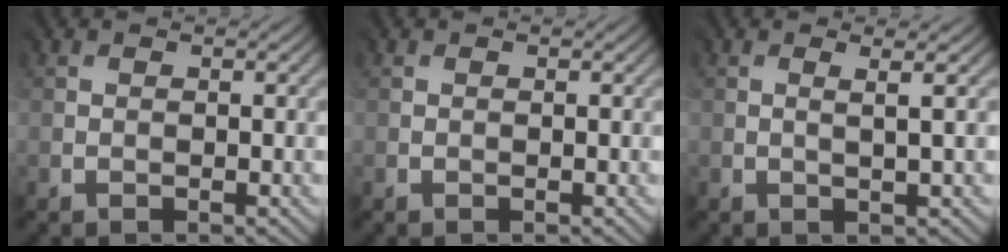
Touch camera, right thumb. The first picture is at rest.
{"total": 0.0}
{"total": 1.1, "force": [0.2, -0.2, 1.1], "torque": [-0.013, 0.009, -0.001]}